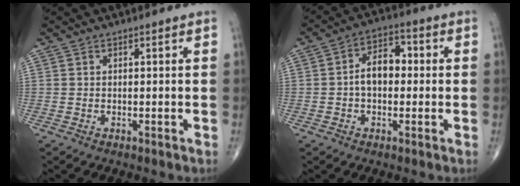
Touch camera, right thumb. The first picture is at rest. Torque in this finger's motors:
{"motor_torque": [1.50, 1.54, 1.13, 0.18, 0.09]}